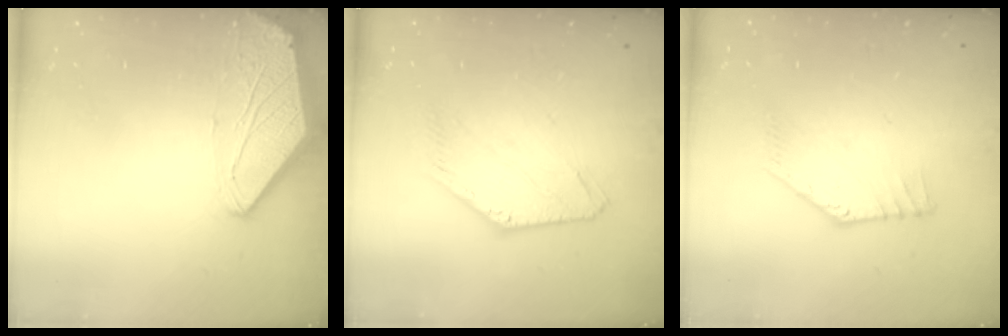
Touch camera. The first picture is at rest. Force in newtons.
{"total": 2.3, "press": 2.3, "slide": 0.2}
{"total": 2.8, "press": 2.8, "slide": 0.2}